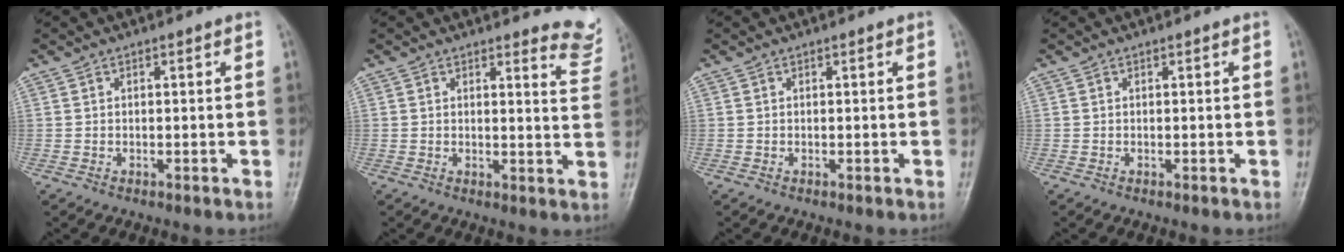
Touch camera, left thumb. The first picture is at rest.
{"total": 7.2, "force": [7.1, 1.4, 0.5], "torque": [0.028, -0.071, 0.052]}
{"total": 0.0}
{"total": 0.0}